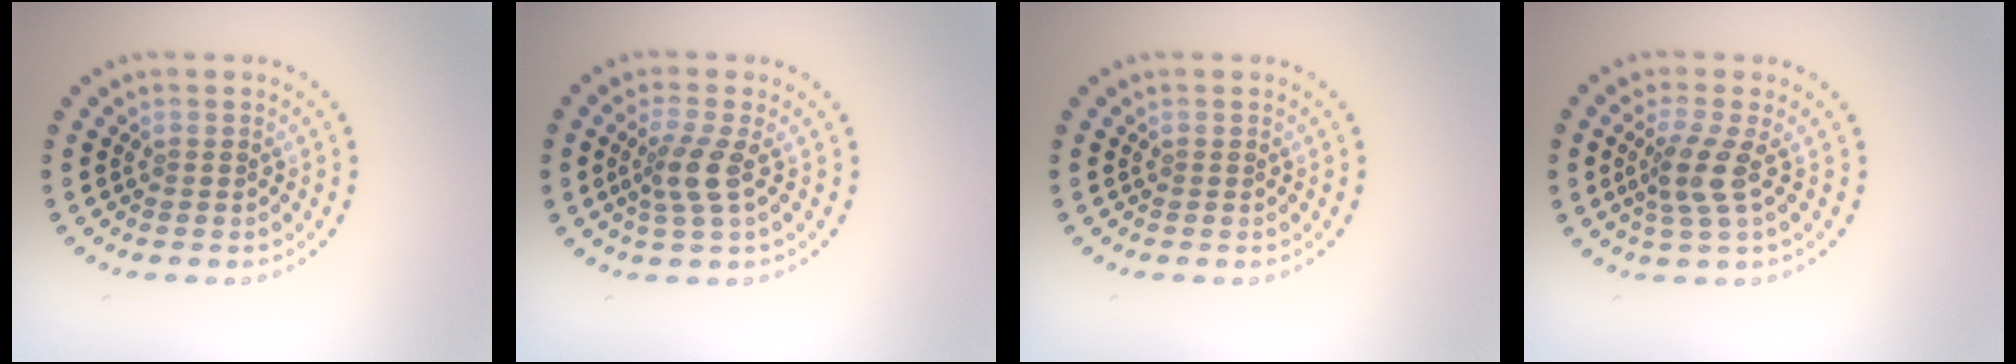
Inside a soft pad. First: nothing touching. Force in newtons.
{"total": 2.8, "press": 2.1, "slide": 1.8}
{"total": 0.0}
{"total": 2.8, "press": 2.1, "slide": 1.8}